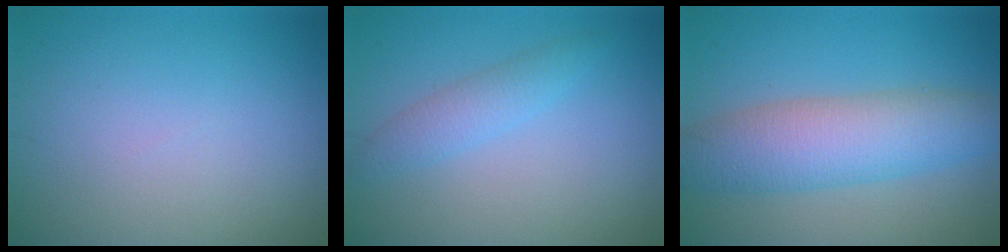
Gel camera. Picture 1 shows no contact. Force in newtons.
{"total": 2.2, "press": 2.2, "slide": 0.1}
{"total": 6.7, "press": 6.7, "slide": 0.3}